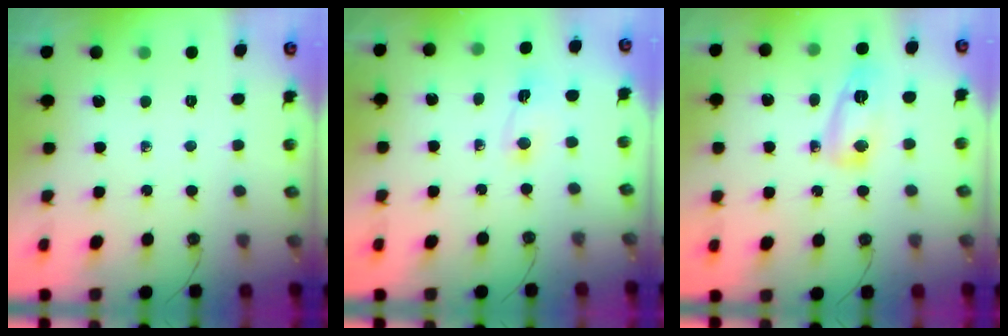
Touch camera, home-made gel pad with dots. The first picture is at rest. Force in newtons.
{"total": 1.5, "press": 1.4, "slide": 0.4}
{"total": 8.3, "press": 8.3, "slide": 0.8}